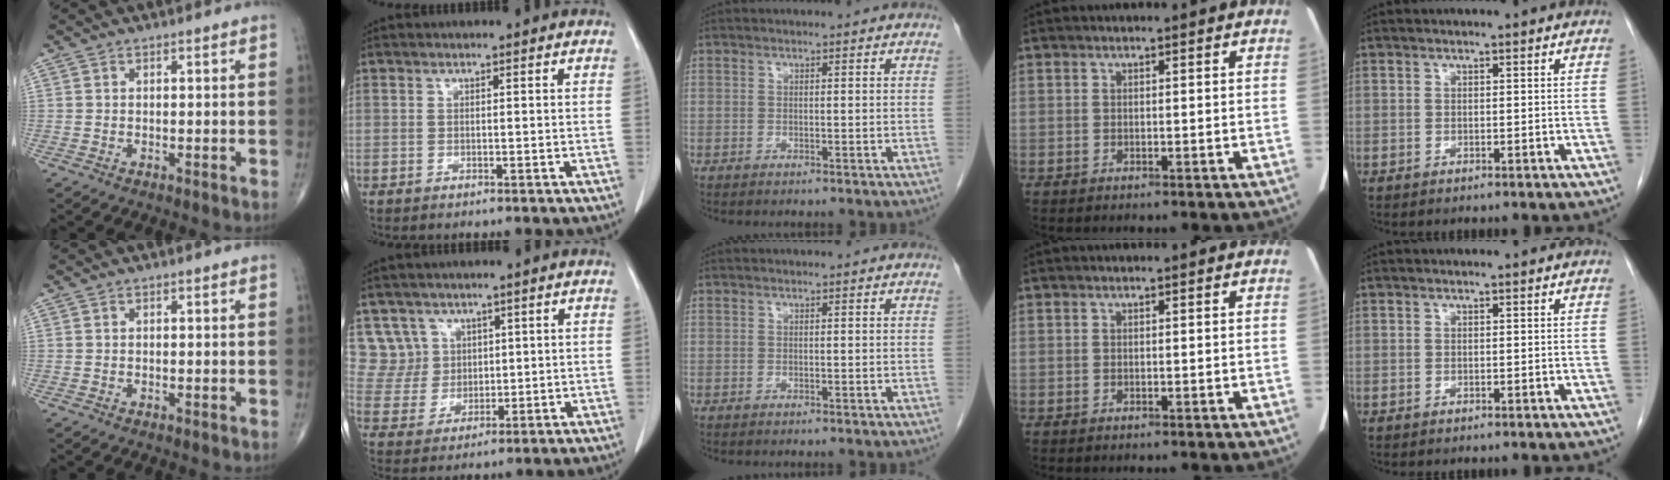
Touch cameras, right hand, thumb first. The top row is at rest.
{"index": {"total": 6.5, "force": [3.6, 5.4, -0.3], "torque": [0.009, 0.010, 0.083]}}